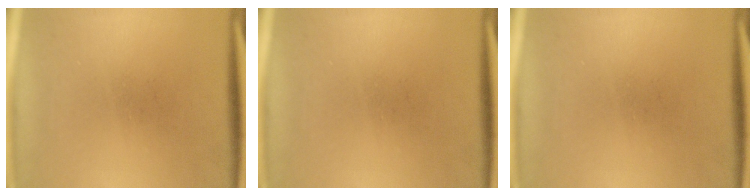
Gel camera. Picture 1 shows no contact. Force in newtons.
{"total": 0.0}
{"total": 0.0}